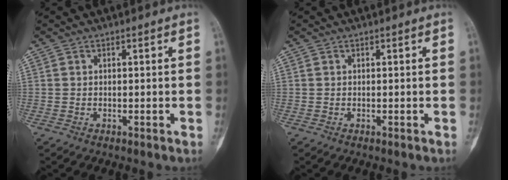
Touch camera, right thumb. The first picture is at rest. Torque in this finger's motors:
{"motor_torque": [0.00, 0.00, 0.02, -0.01, 0.00]}